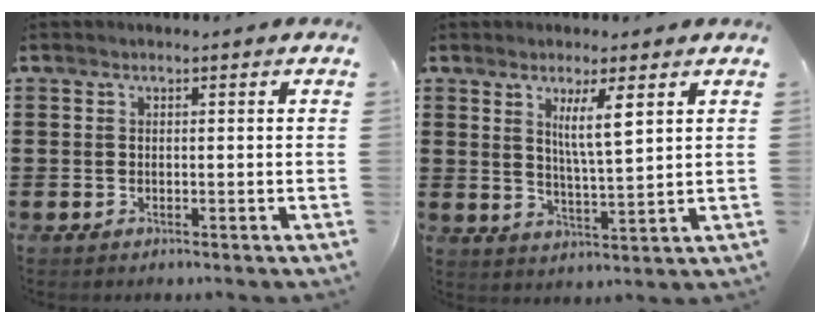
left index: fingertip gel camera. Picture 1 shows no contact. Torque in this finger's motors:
{"motor_torque": [0.76, -0.51, 0.21, 0.11]}